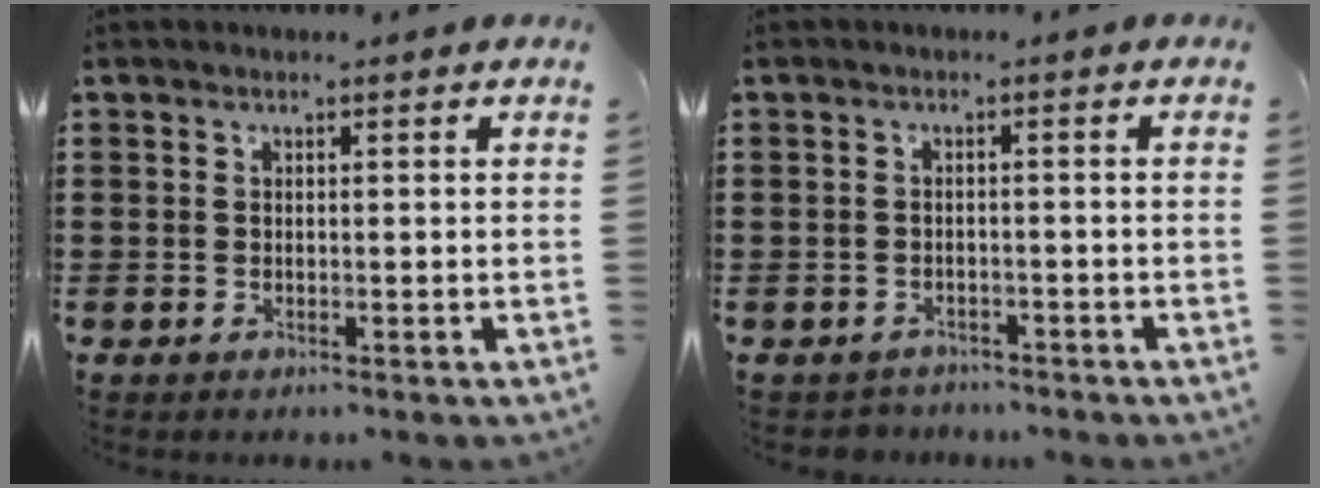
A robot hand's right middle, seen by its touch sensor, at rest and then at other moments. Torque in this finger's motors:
{"motor_torque": [-0.10, -0.01, -0.04, -0.02]}